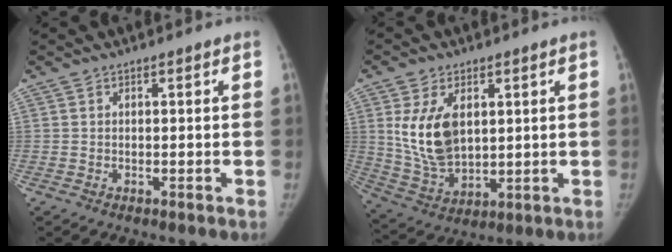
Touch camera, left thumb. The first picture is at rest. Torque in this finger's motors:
{"motor_torque": [0.66, 0.55, 1.09, -0.94, 0.32]}